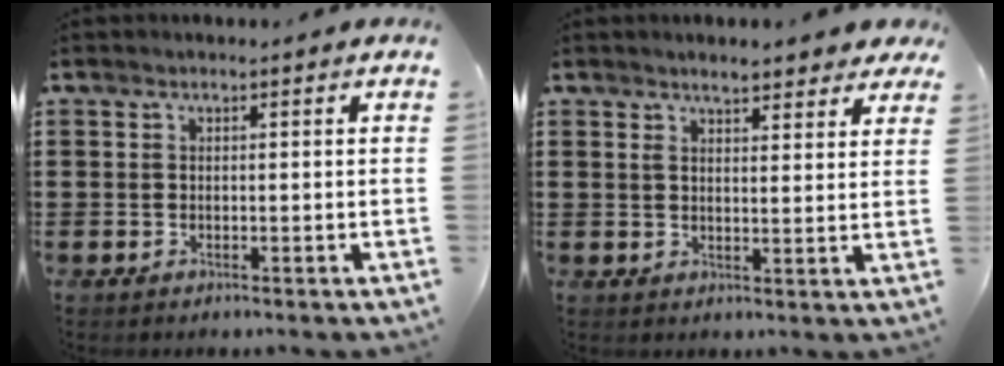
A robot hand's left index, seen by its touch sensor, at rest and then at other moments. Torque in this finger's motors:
{"motor_torque": [1.10, -1.04, 0.48, 0.08]}